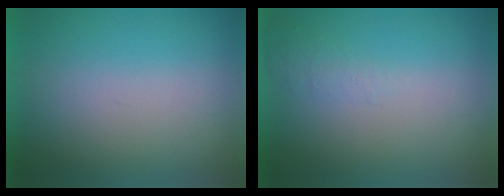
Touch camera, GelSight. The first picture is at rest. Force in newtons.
{"total": 1.1}